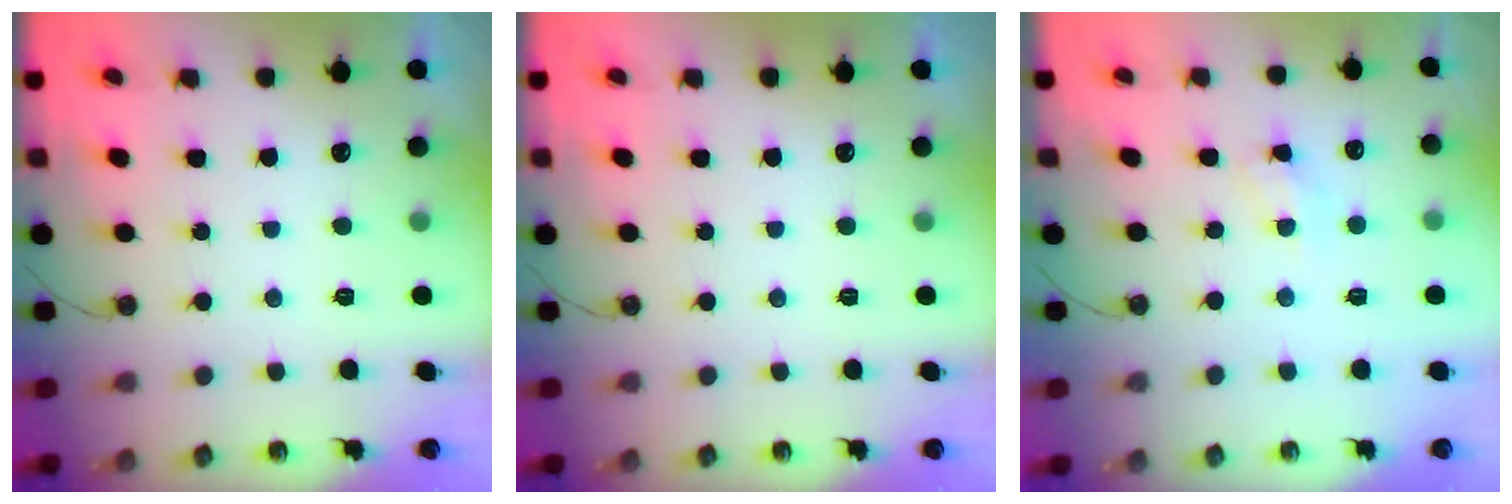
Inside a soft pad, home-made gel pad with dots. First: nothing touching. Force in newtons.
{"total": 0.0}
{"total": 4.3, "press": 4.3, "slide": 0.6}